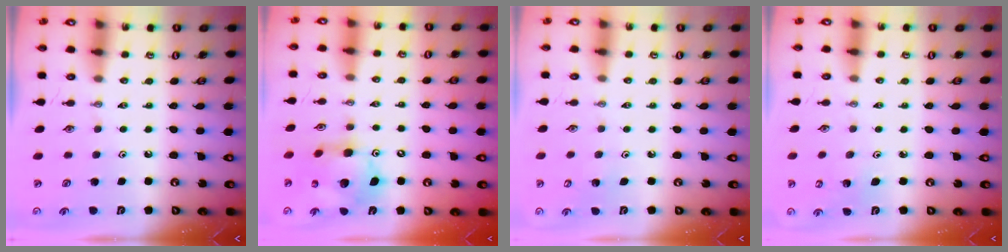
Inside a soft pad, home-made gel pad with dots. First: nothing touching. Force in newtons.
{"total": 12.9, "press": 12.9, "slide": 1.1}
{"total": 3.3, "press": 3.3, "slide": 0.3}
{"total": 4.4, "press": 4.1, "slide": 1.4}